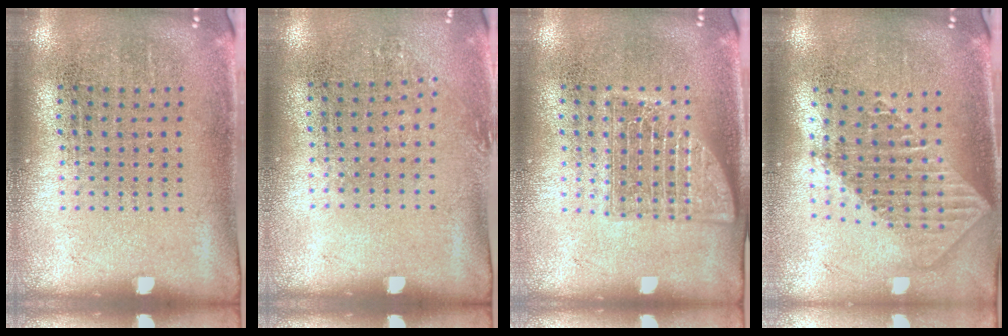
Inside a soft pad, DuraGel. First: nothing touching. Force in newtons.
{"total": 0.8, "press": 0.7, "slide": 0.4}
{"total": 2.2, "press": 2.2, "slide": 0.3}
{"total": 1.8, "press": 1.5, "slide": 1.0}